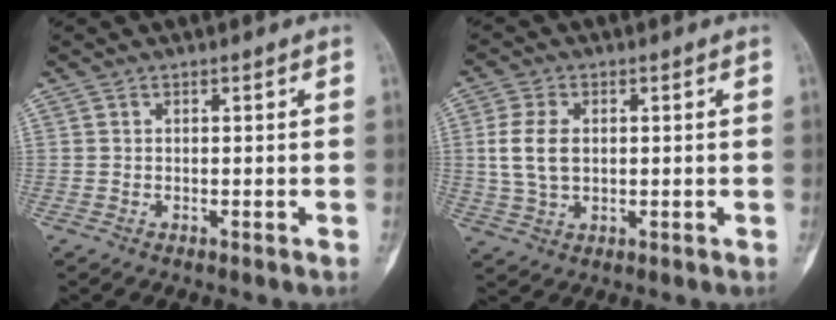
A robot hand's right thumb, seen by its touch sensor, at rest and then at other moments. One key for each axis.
{"total": 7.1, "fx": 0.8, "fy": 4.6, "fz": 5.4, "tx": -0.112, "ty": 0.002, "tz": 0.019}